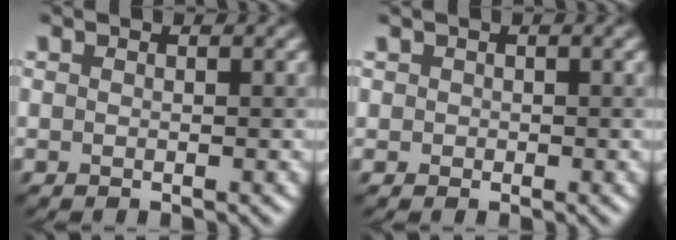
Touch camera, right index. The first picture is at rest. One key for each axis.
{"total": 0.7, "fx": 0.0, "fy": 0.1, "fz": -0.6, "tx": 0.013, "ty": 0.006, "tz": 0.007}